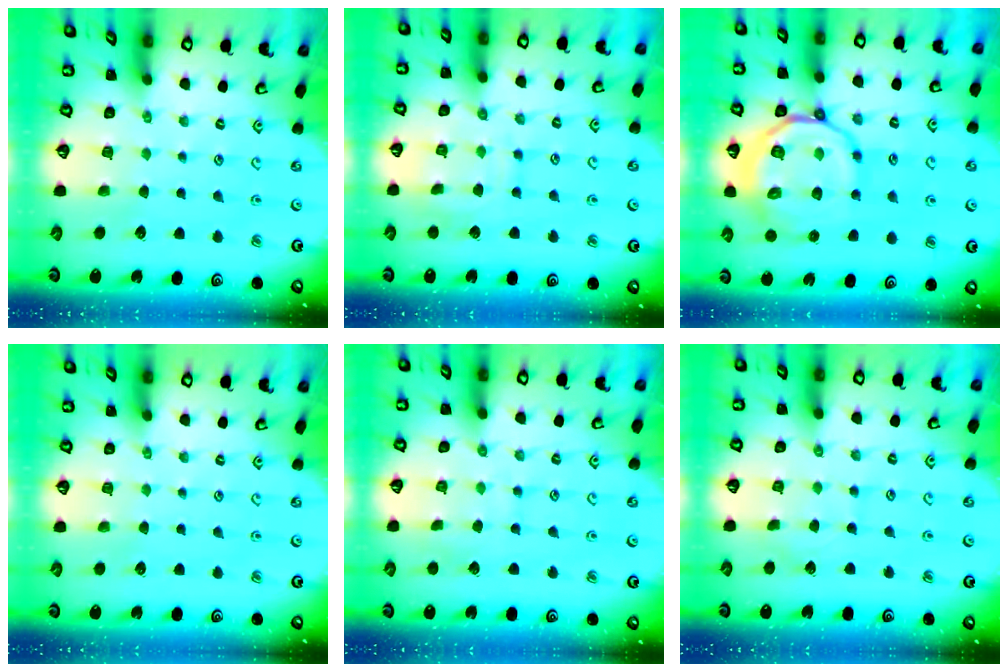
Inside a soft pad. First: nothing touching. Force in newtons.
{"total": 9.5, "press": 9.5, "slide": 0.7}
{"total": 15.9, "press": 15.8, "slide": 2.0}
{"total": 0.0}
{"total": 5.0, "press": 5.0, "slide": 0.6}
{"total": 4.1, "press": 4.1, "slide": 0.4}